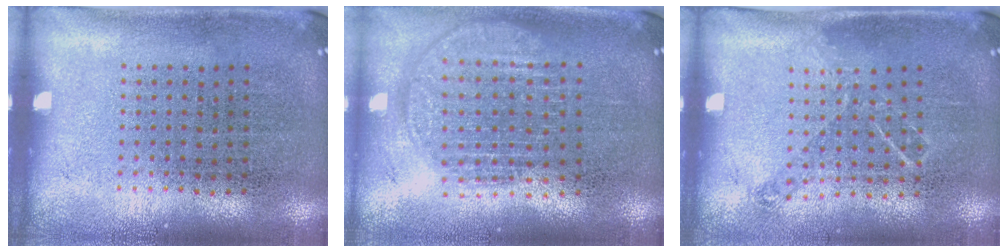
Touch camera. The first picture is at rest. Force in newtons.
{"total": 1.8, "press": 1.5, "slide": 0.9}
{"total": 0.9, "press": 0.8, "slide": 0.3}